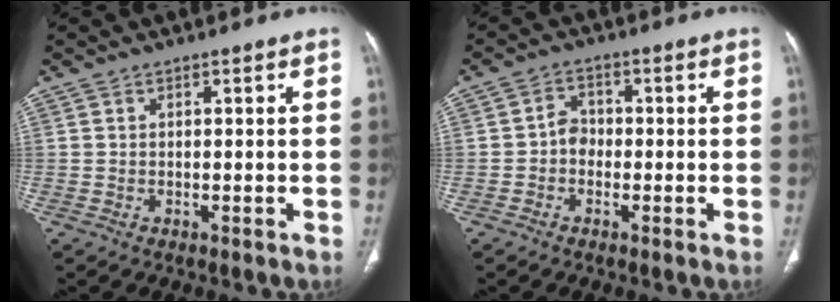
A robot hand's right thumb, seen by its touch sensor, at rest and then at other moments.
{"total": 3.3, "force": [-1.0, 2.7, 1.6], "torque": [-0.011, 0.016, -0.026]}